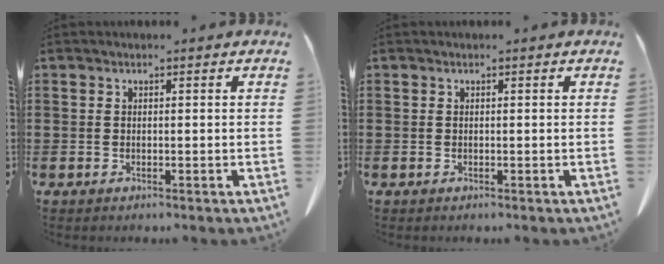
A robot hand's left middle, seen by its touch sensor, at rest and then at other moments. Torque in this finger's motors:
{"motor_torque": [-0.18, -0.71, 0.06, 0.02]}